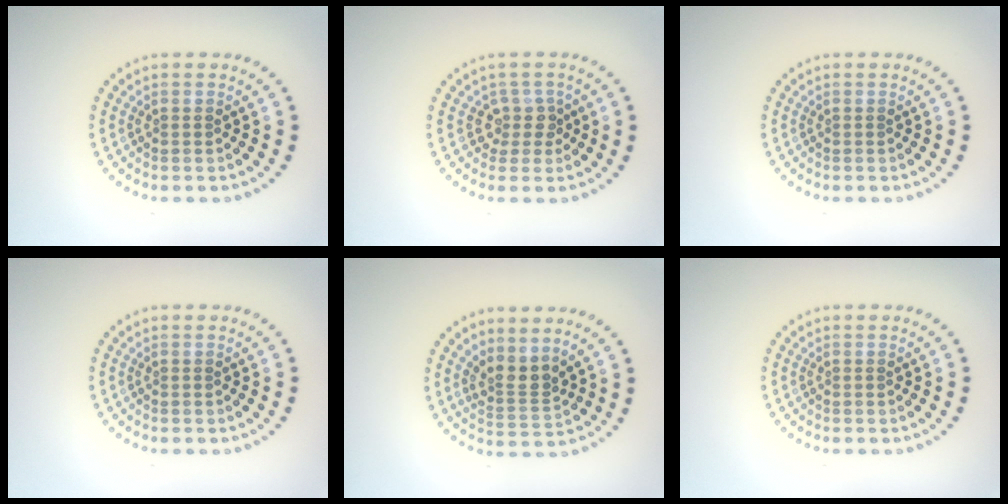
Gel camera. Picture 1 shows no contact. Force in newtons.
{"total": 1.9, "press": 1.4, "slide": 1.3}
{"total": 0.0}
{"total": 0.0}
{"total": 2.6, "press": 1.8, "slide": 1.8}
{"total": 0.0}